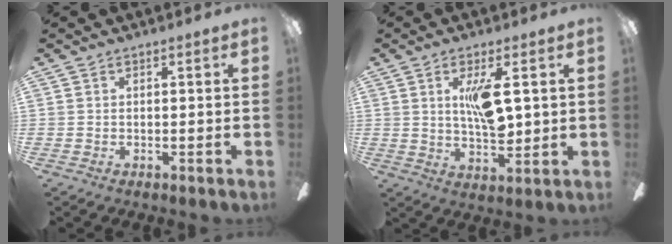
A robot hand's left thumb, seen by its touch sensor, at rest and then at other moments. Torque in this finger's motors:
{"motor_torque": [0.59, 0.38, 1.07, -0.33, 0.07]}